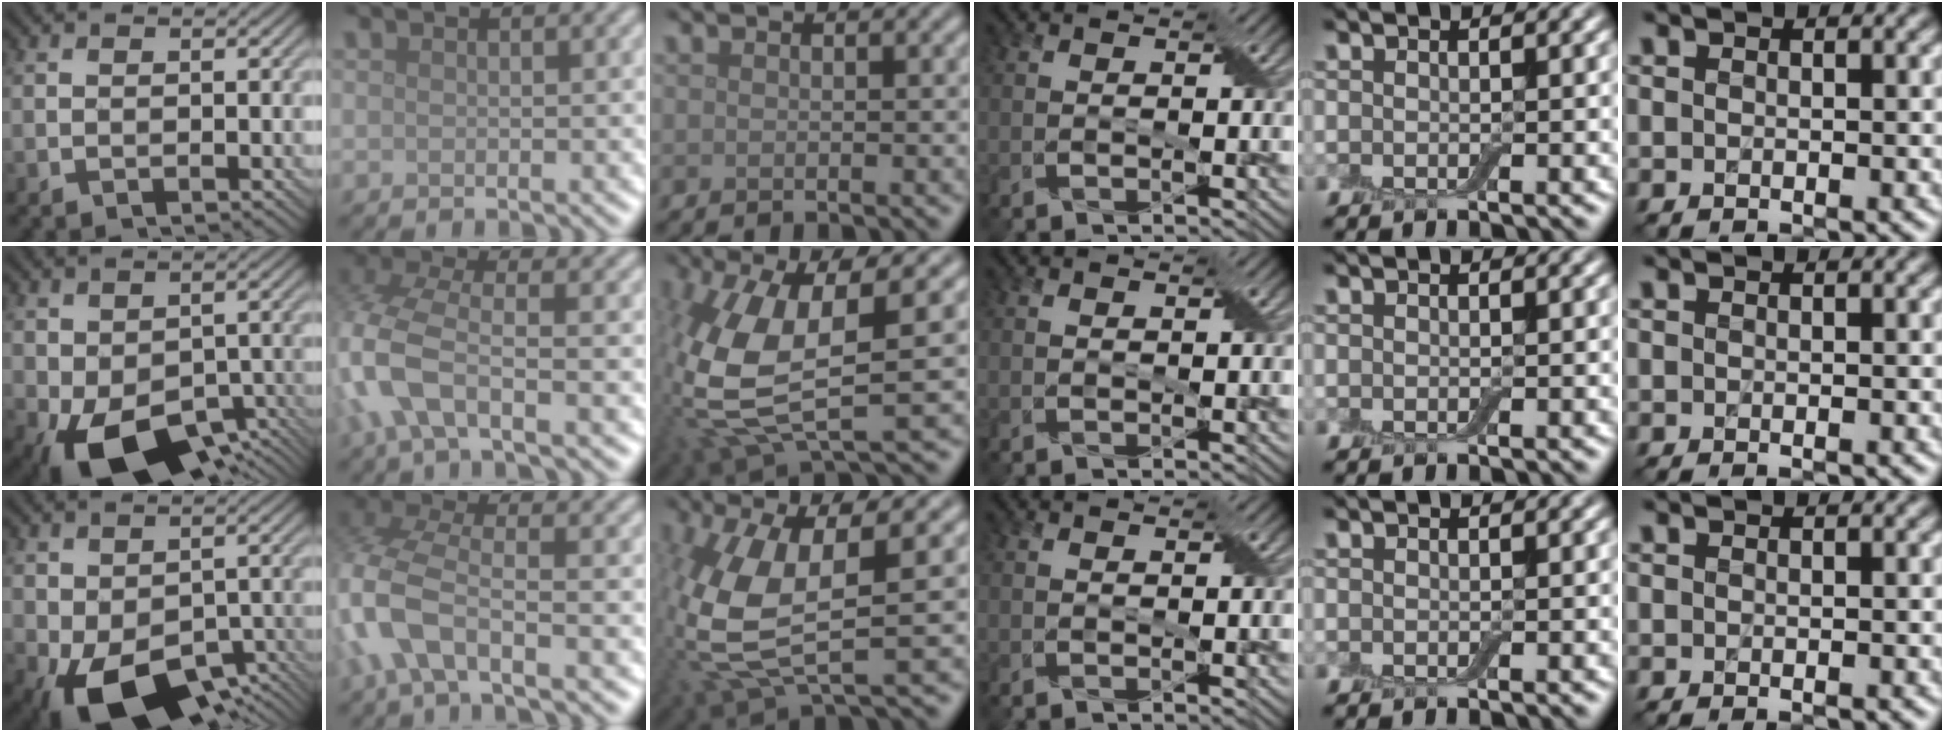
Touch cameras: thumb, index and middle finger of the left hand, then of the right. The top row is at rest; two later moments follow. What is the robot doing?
{"motion": "extract", "object": "airpods case & airpods"}